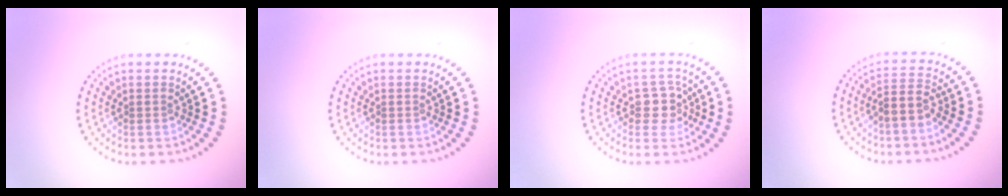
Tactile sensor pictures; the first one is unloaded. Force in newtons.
{"total": 0.0}
{"total": 2.4, "press": 2.0, "slide": 1.2}
{"total": 2.4, "press": 1.9, "slide": 1.4}